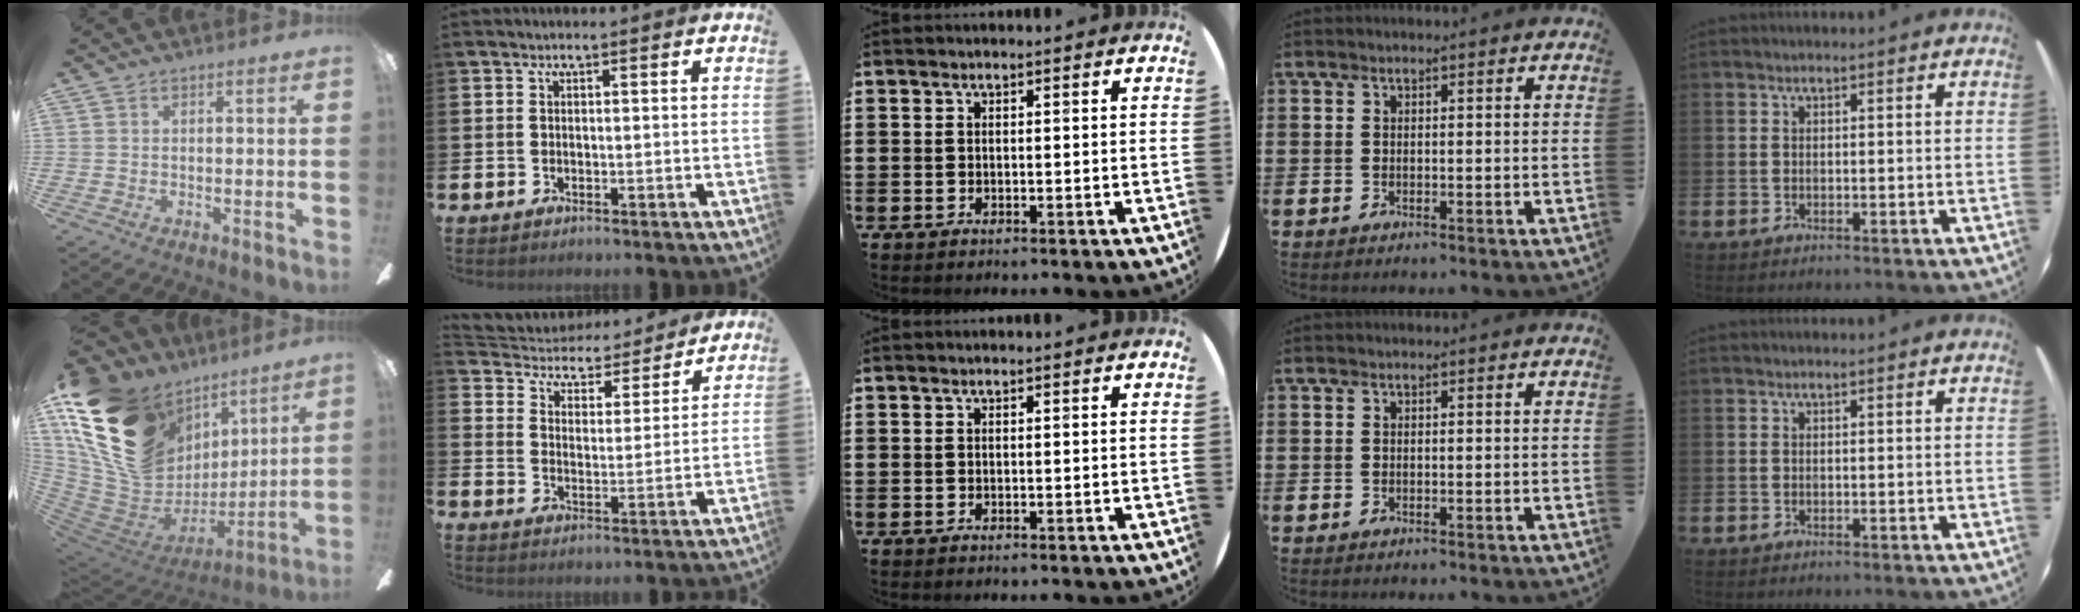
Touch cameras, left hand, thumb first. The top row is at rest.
{"thumb": {"total": 22.8, "force": [10.5, 16.2, 12.1], "torque": [-0.258, -0.056, 0.220]}, "index": {"total": 4.8, "force": [4.5, 1.6, 0.1], "torque": [-0.036, -0.040, 0.074]}}